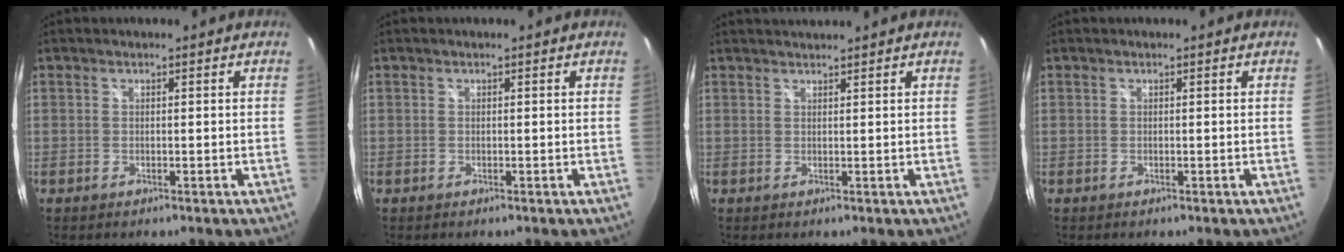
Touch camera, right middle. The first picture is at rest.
{"total": 0.0}
{"total": 1.8, "force": [1.8, -0.5, 0.2], "torque": [-0.005, 0.000, 0.030]}
{"total": 0.0}